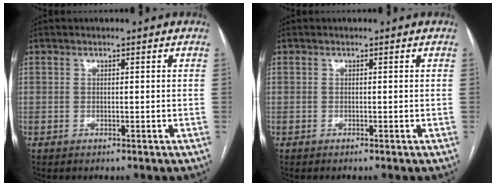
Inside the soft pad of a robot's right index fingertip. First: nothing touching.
{"total": 0.0}